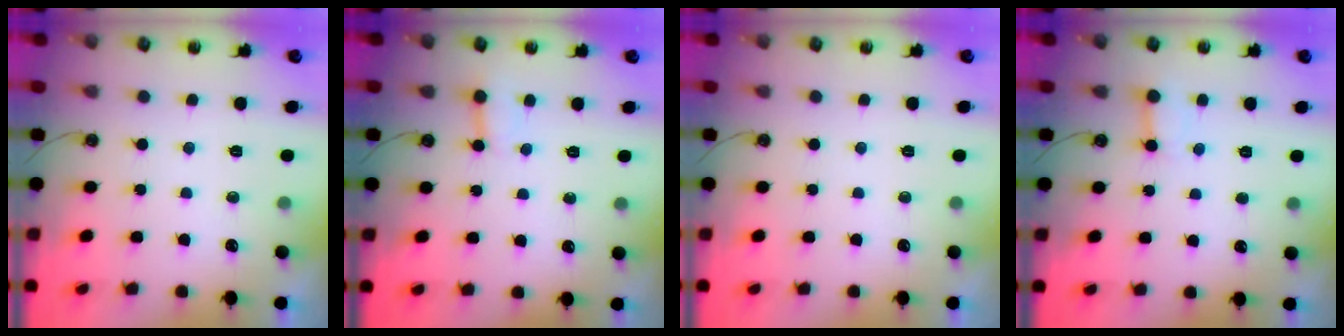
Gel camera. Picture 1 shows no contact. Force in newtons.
{"total": 2.7, "press": 2.7, "slide": 0.2}
{"total": 0.0}
{"total": 3.0, "press": 3.0, "slide": 0.4}